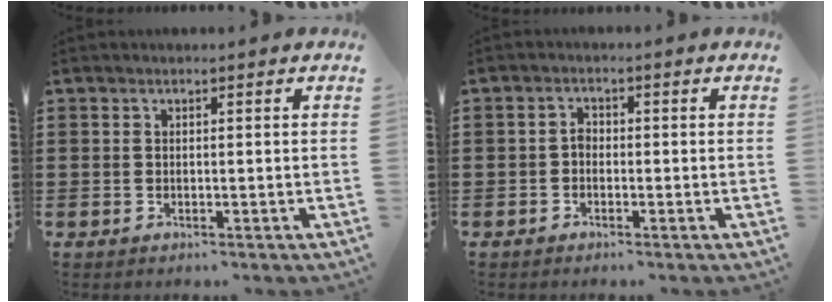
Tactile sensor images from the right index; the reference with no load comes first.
{"total": 1.5, "force": [-0.5, 1.0, 0.9], "torque": [-0.020, 0.003, -0.012]}